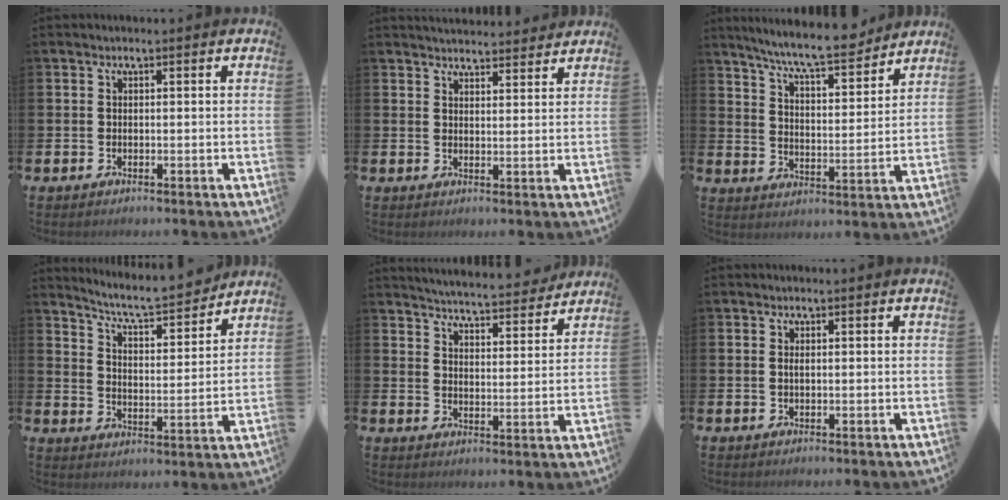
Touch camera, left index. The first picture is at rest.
{"total": 3.7, "force": [3.7, 0.4, 0.0], "torque": [0.001, -0.023, 0.066]}
{"total": 8.6, "force": [8.0, 0.4, 3.1], "torque": [-0.084, -0.051, 0.140]}
{"total": 7.0, "force": [6.7, 0.6, 1.9], "torque": [-0.063, -0.050, 0.113]}
{"total": 5.3, "force": [5.3, 0.3, 0.3], "torque": [-0.017, -0.043, 0.091]}
{"total": 0.5, "force": [0.1, 0.1, 0.5], "torque": [-0.011, 0.000, 0.002]}